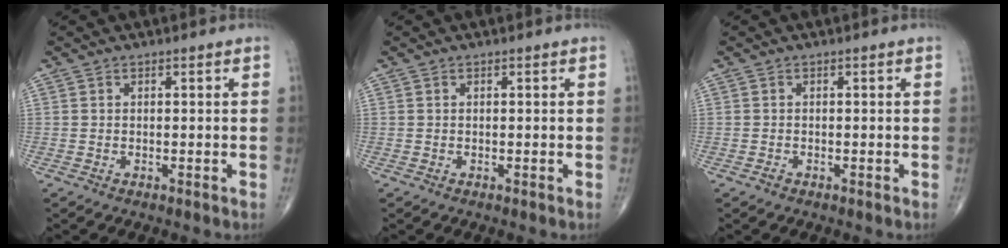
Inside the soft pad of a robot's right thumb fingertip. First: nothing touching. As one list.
[{"total": 0.0}, {"total": 0.6, "force": [-0.4, 0.4, 0.2], "torque": [-0.003, 0.000, -0.011]}]